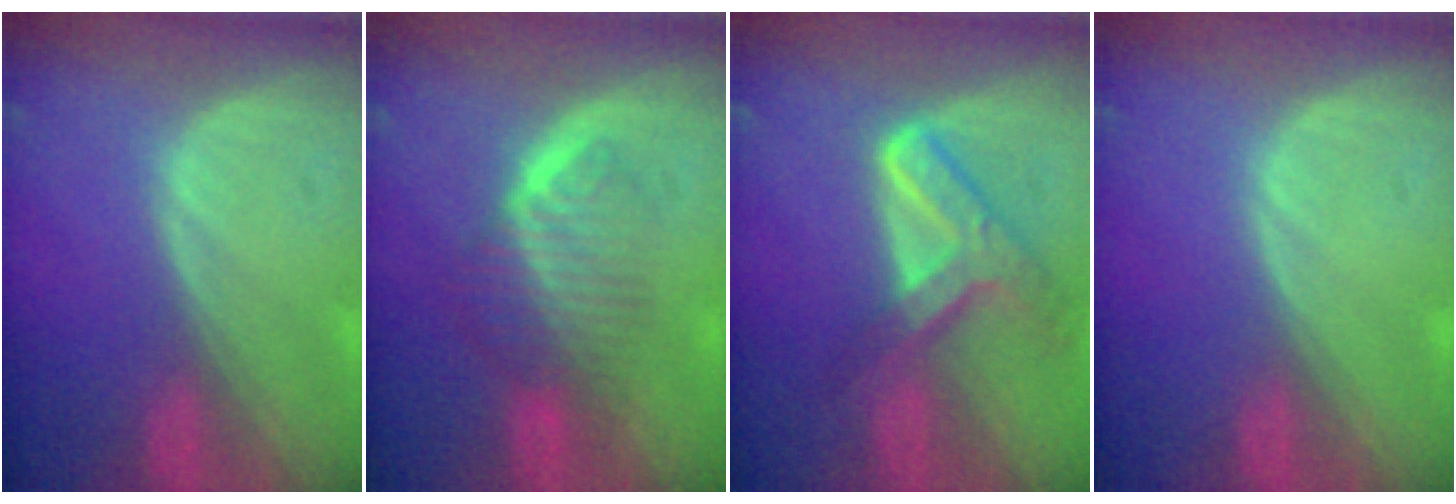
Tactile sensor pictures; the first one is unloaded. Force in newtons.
{"total": 6.6, "press": 6.0, "slide": 2.7}
{"total": 7.9, "press": 6.4, "slide": 4.5}
{"total": 0.0}